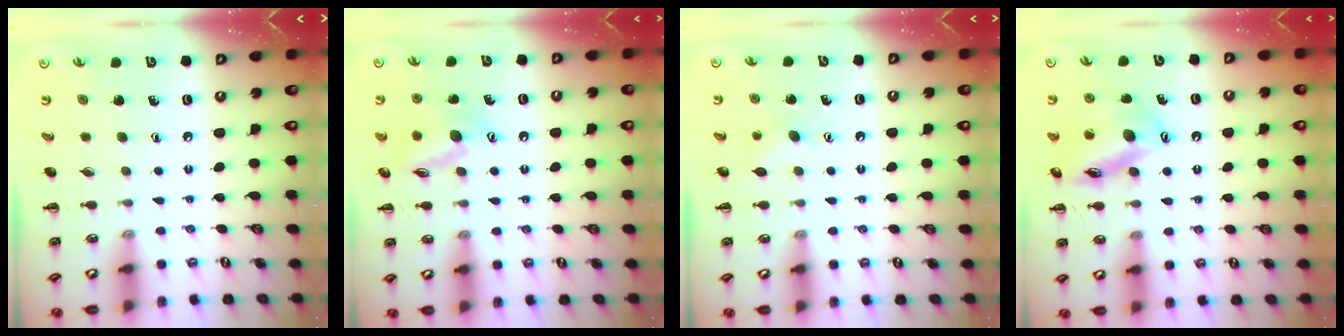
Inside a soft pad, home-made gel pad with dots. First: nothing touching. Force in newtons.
{"total": 11.7, "press": 11.7, "slide": 1.0}
{"total": 4.6, "press": 4.5, "slide": 1.2}
{"total": 14.2, "press": 14.0, "slide": 2.6}